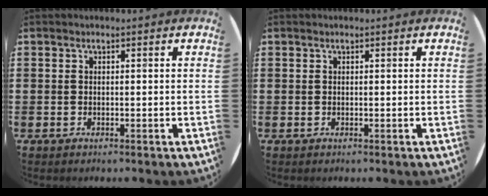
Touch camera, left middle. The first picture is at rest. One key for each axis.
{"total": 0.0}